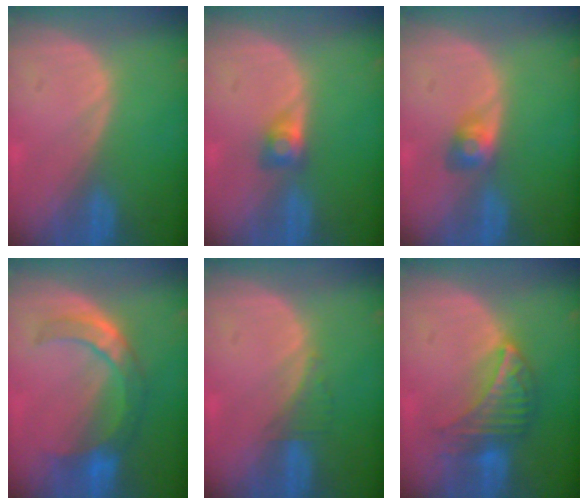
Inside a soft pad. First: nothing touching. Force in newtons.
{"total": 2.7, "press": 2.5, "slide": 1.1}
{"total": 2.8, "press": 2.6, "slide": 1.0}
{"total": 7.1, "press": 7.0, "slide": 1.5}
{"total": 1.7, "press": 1.6, "slide": 0.7}
{"total": 6.6, "press": 6.5, "slide": 1.0}